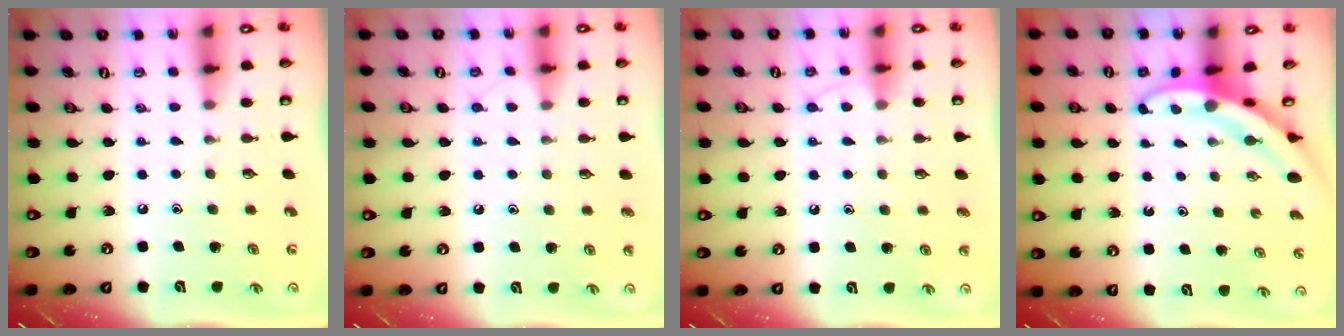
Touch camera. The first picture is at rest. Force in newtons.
{"total": 5.1, "press": 5.1, "slide": 0.5}
{"total": 7.2, "press": 7.2, "slide": 0.7}
{"total": 3.2, "press": 3.2, "slide": 0.3}